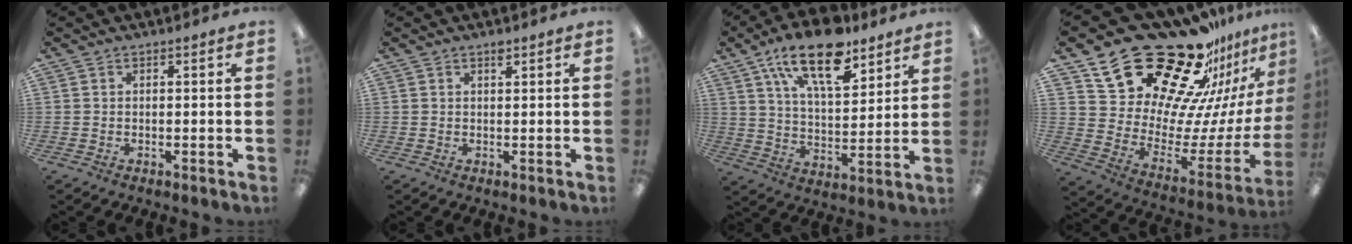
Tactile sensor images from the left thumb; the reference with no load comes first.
{"total": 1.2, "force": [1.0, 0.3, 0.6], "torque": [-0.007, -0.003, 0.016]}
{"total": 18.0, "force": [12.0, 7.6, 11.1], "torque": [-0.183, -0.053, 0.203]}
{"total": 29.7, "force": [22.6, 14.3, 13.1], "torque": [-0.176, -0.176, 0.423]}